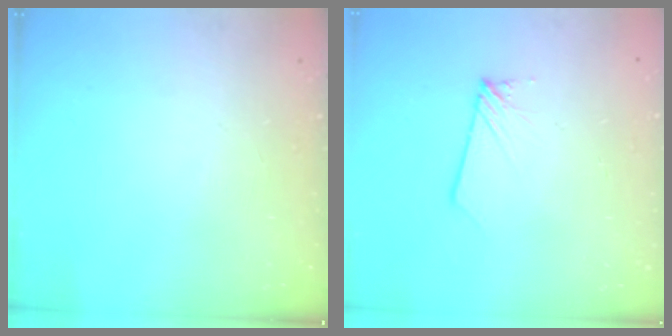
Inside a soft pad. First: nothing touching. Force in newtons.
{"total": 1.7, "press": 1.7, "slide": 0.1}